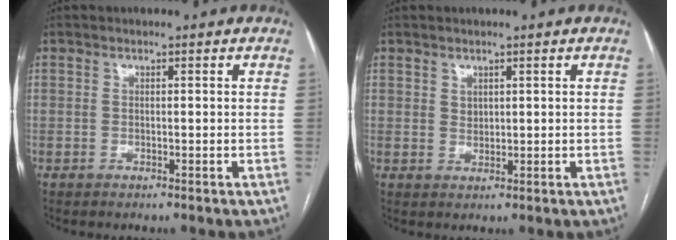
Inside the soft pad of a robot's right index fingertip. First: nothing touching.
{"total": 1.3, "force": [0.8, 1.0, 0.5], "torque": [-0.004, -0.005, 0.016]}